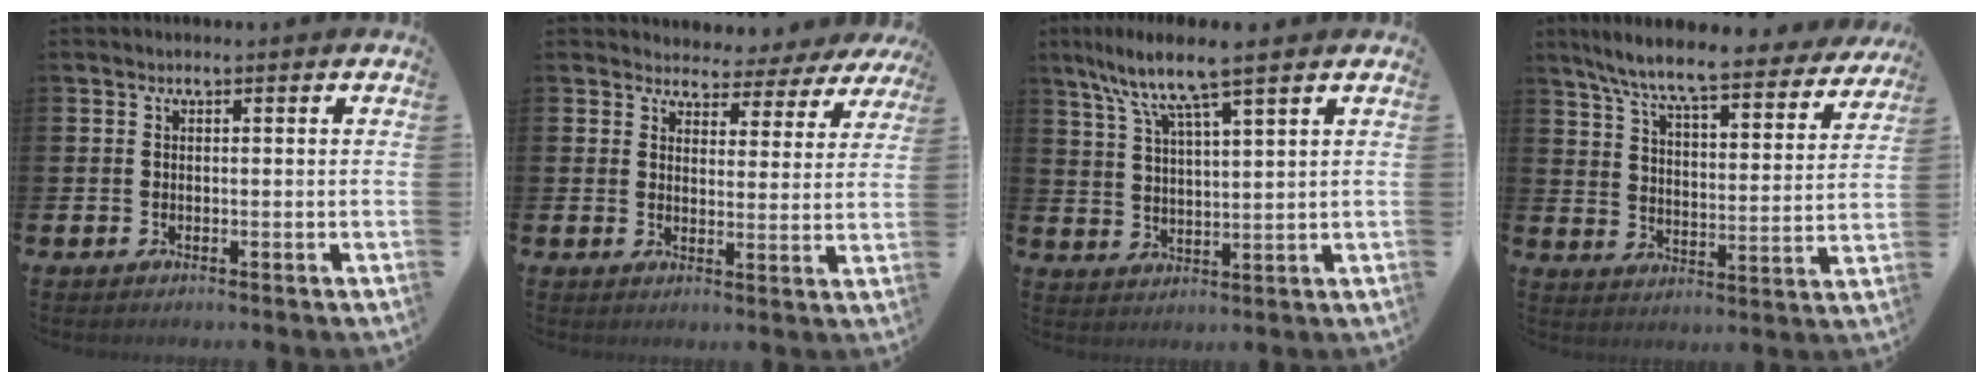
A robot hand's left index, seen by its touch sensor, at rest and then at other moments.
{"total": 3.3, "force": [3.0, 1.5, -0.1], "torque": [-0.013, -0.028, 0.047]}
{"total": 7.7, "force": [6.3, 0.3, 4.4], "torque": [-0.105, -0.022, 0.110]}
{"total": 8.6, "force": [7.7, 0.8, 3.7], "torque": [-0.096, -0.054, 0.128]}